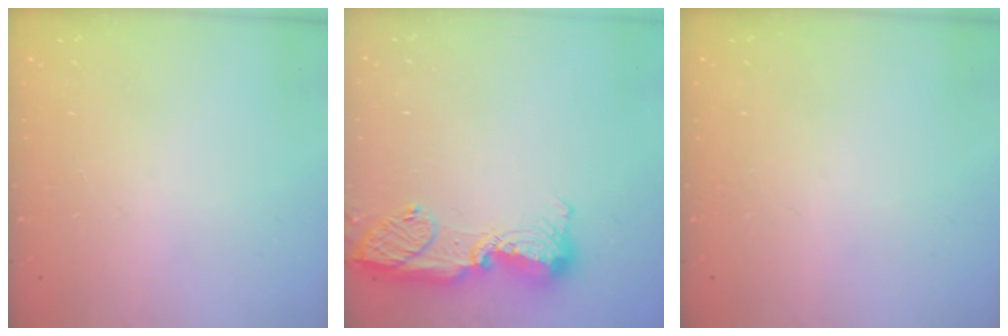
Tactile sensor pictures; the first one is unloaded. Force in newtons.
{"total": 14.9, "press": 13.8, "slide": 5.6}
{"total": 0.0}